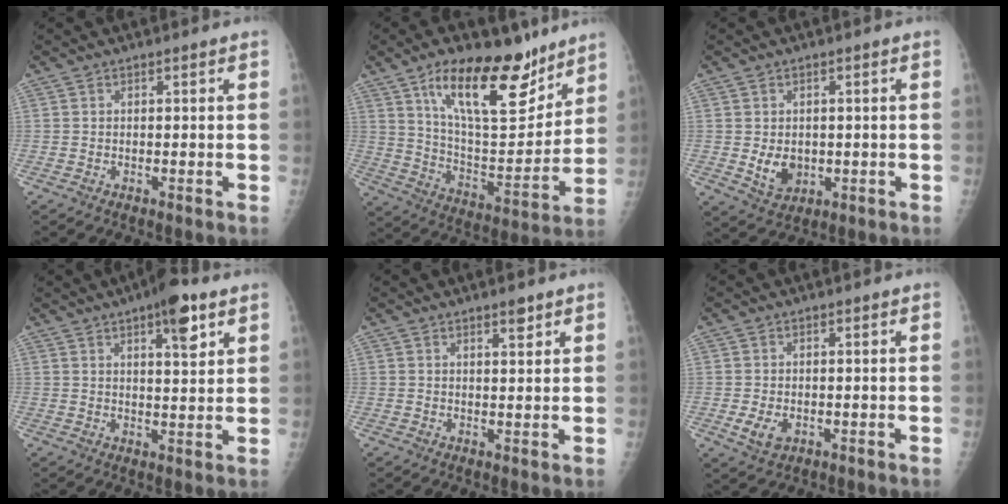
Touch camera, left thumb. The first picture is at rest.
{"total": 21.4, "force": [13.4, 8.8, 14.2], "torque": [-0.181, -0.075, 0.229]}
{"total": 5.1, "force": [-0.3, 4.0, 3.2], "torque": [-0.035, -0.008, 0.010]}
{"total": 8.4, "force": [4.6, 2.5, 6.5], "torque": [-0.080, -0.020, 0.064]}
{"total": 3.0, "force": [2.1, 0.8, 1.9], "torque": [-0.022, -0.014, 0.031]}
{"total": 3.5, "force": [-0.9, 2.4, 2.4], "torque": [-0.044, -0.004, -0.008]}